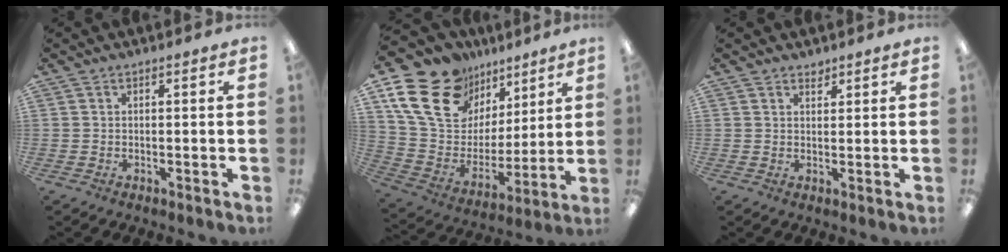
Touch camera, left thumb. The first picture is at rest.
{"total": 22.1, "force": [12.8, 14.9, 10.2], "torque": [-0.199, -0.065, 0.248]}
{"total": 1.9, "force": [1.7, 0.8, 0.3], "torque": [0.010, -0.010, 0.029]}